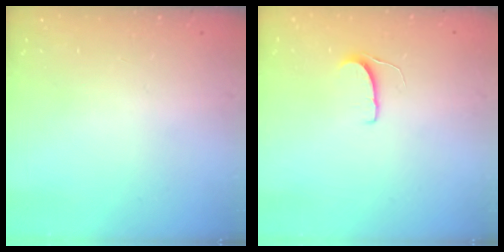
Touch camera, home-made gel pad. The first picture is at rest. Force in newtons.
{"total": 5.4, "press": 5.4, "slide": 0.4}